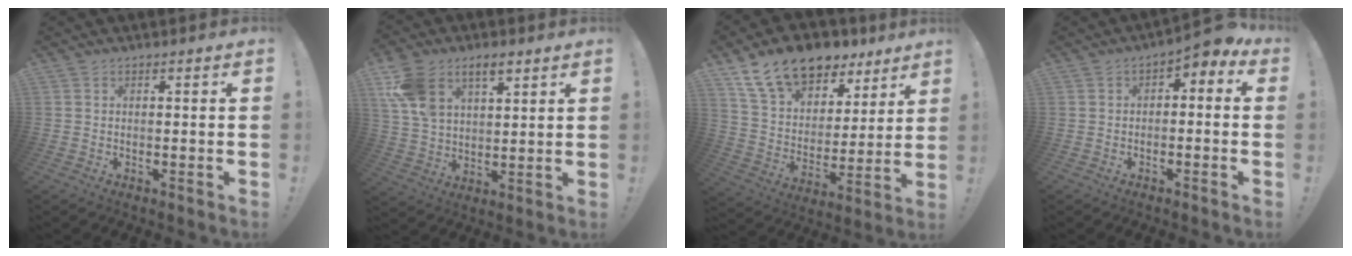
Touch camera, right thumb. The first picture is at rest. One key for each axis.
{"total": 12.8, "fx": 7.1, "fy": 7.9, "fz": 7.2, "tx": -0.138, "ty": -0.027, "tz": 0.133}
{"total": 17.2, "fx": 12.3, "fy": 9.7, "fz": 7.1, "tx": -0.120, "ty": -0.078, "tz": 0.230}
{"total": 3.4, "fx": -0.2, "fy": 2.0, "fz": 2.7, "tx": -0.036, "ty": 0.000, "tz": -0.006}